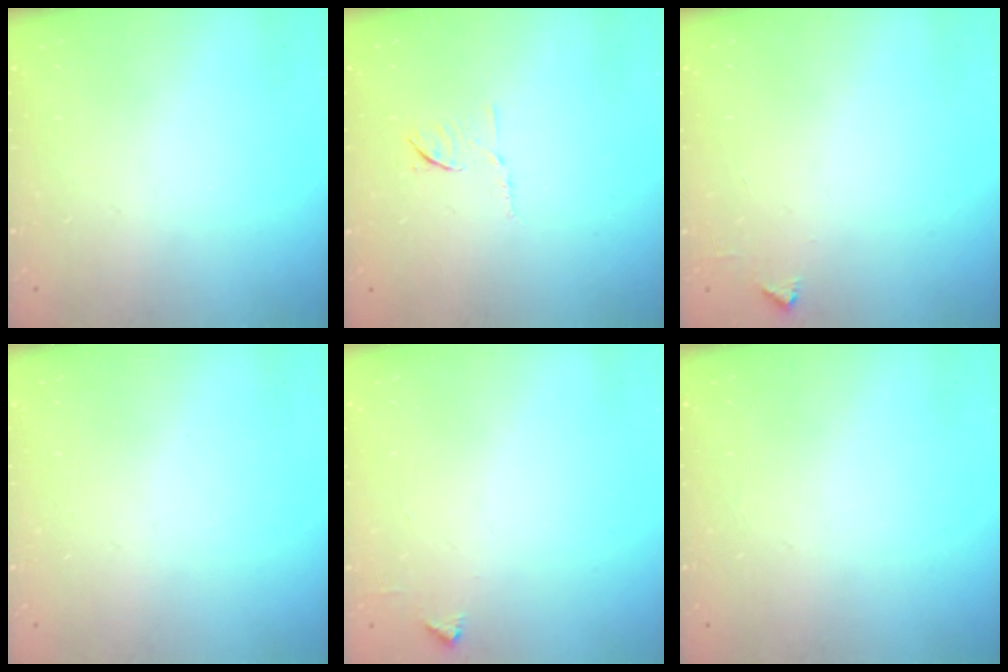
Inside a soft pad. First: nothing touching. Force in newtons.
{"total": 6.1, "press": 6.1, "slide": 0.7}
{"total": 2.1, "press": 2.1, "slide": 0.3}
{"total": 0.0}
{"total": 2.1, "press": 2.1, "slide": 0.3}
{"total": 0.0}